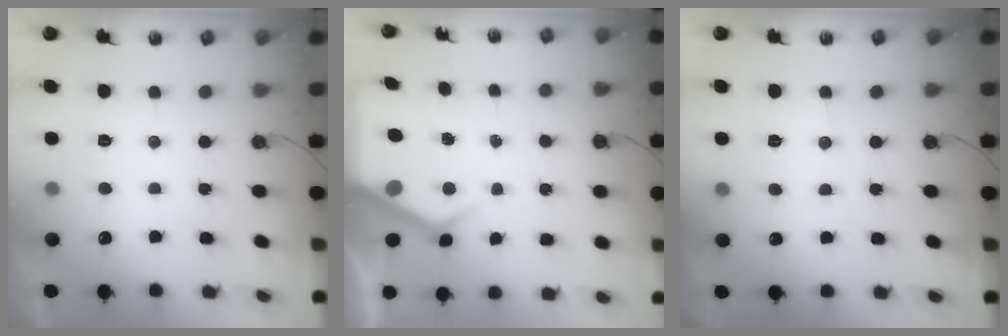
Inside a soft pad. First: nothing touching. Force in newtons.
{"total": 6.8, "press": 6.8, "slide": 0.3}
{"total": 5.8, "press": 5.8, "slide": 0.4}